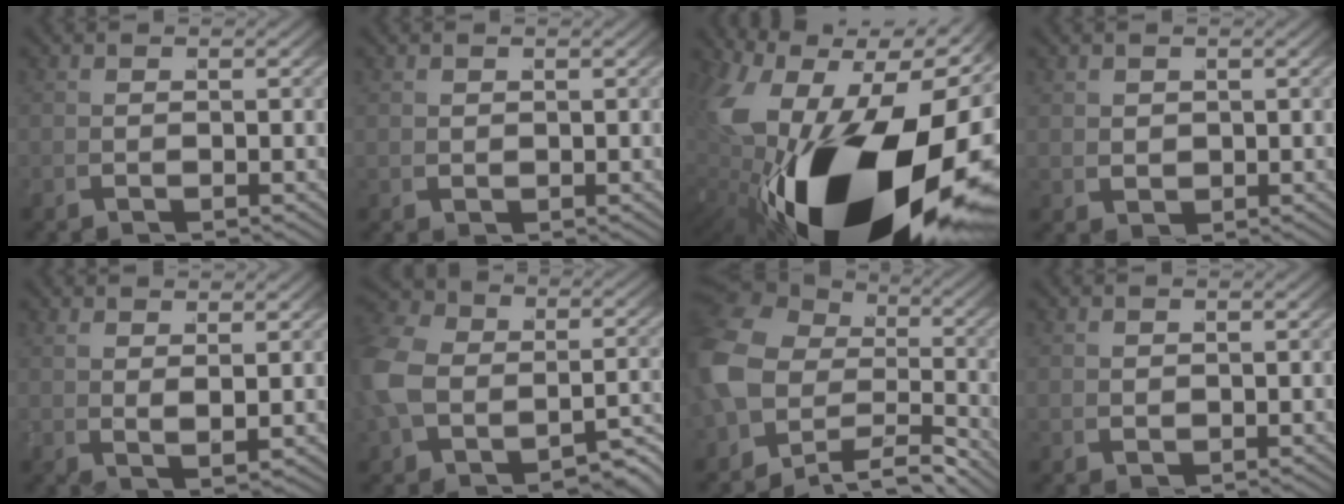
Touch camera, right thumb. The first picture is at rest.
{"total": 0.7, "force": [0.7, 0.3, 0.0], "torque": [-0.006, -0.010, 0.021]}
{"total": 27.8, "force": [-3.9, 16.0, 22.4], "torque": [-0.441, -0.099, -0.003]}
{"total": 1.4, "force": [1.0, 0.9, 0.6], "torque": [-0.015, -0.012, 0.033]}
{"total": 2.5, "force": [2.1, -0.4, 1.2], "torque": [-0.023, -0.004, 0.052]}
{"total": 7.4, "force": [-1.5, 5.4, 4.8], "torque": [-0.116, -0.023, -0.008]}
{"total": 10.0, "force": [-1.8, 7.2, 6.6], "torque": [-0.137, -0.033, -0.021]}
{"total": 0.8, "force": [0.8, 0.1, 0.0], "torque": [-0.004, -0.008, 0.023]}